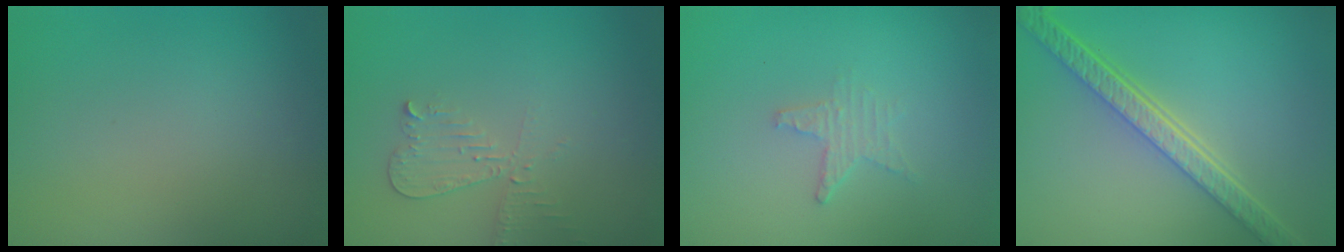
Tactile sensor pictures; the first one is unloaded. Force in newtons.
{"total": 2.2, "press": 2.2, "slide": 0.1}
{"total": 1.5, "press": 1.4, "slide": 0.3}
{"total": 5.8, "press": 4.5, "slide": 3.6}